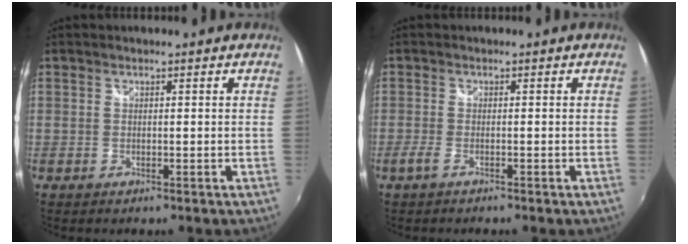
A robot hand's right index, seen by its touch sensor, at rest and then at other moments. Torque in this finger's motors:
{"motor_torque": [0.01, -0.08, 0.14, 0.02]}